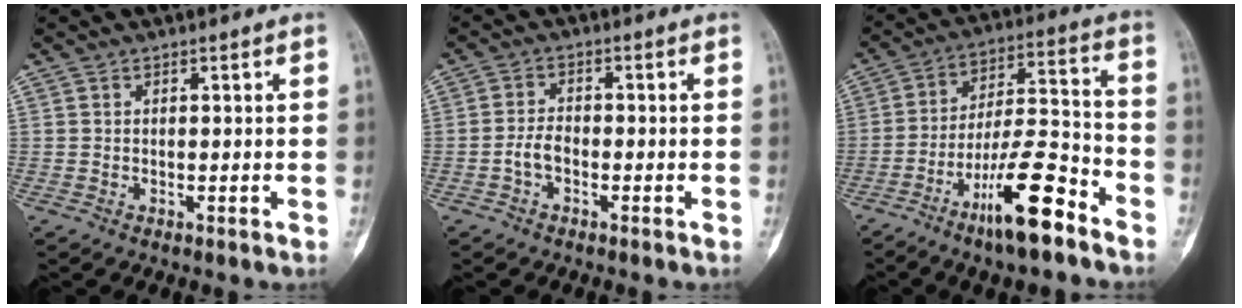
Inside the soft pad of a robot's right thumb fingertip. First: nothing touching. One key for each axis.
{"total": 3.0, "fx": -1.3, "fy": 1.8, "fz": 2.1, "tx": -0.039, "ty": 0.015, "tz": -0.029}
{"total": 15.2, "fx": -9.4, "fy": 3.7, "fz": 11.4, "tx": -0.201, "ty": 0.074, "tz": -0.162}